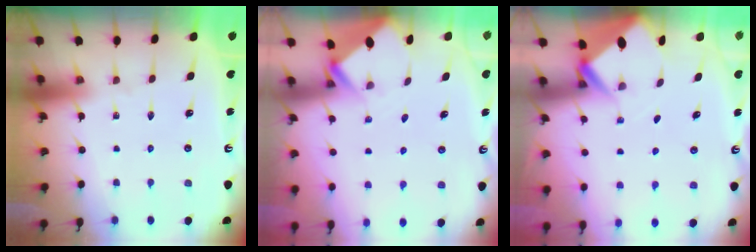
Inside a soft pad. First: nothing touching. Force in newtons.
{"total": 2.6, "press": 2.6, "slide": 0.2}
{"total": 2.8, "press": 2.8, "slide": 0.1}